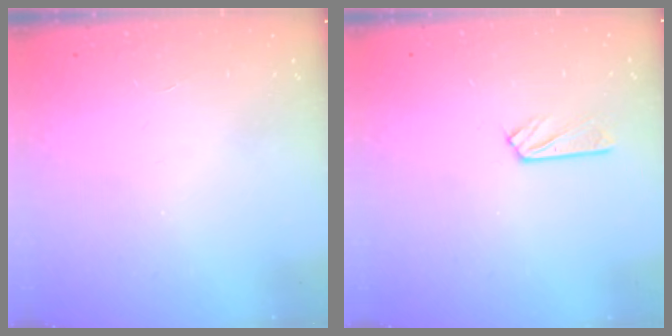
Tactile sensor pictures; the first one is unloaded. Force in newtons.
{"total": 3.2, "press": 3.2, "slide": 0.3}